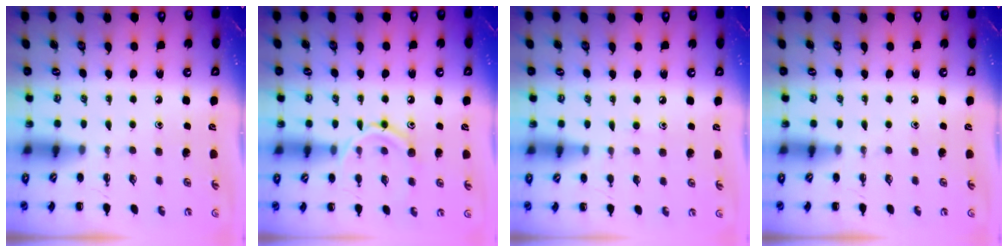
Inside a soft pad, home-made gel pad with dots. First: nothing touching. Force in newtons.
{"total": 12.4, "press": 12.4, "slide": 1.2}
{"total": 4.3, "press": 3.9, "slide": 1.8}
{"total": 0.0}